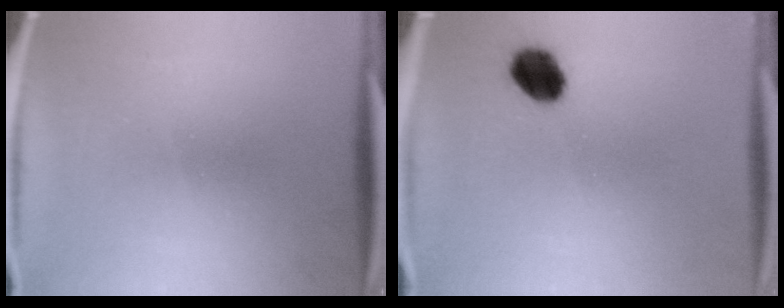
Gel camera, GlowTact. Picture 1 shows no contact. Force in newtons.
{"total": 7.7}